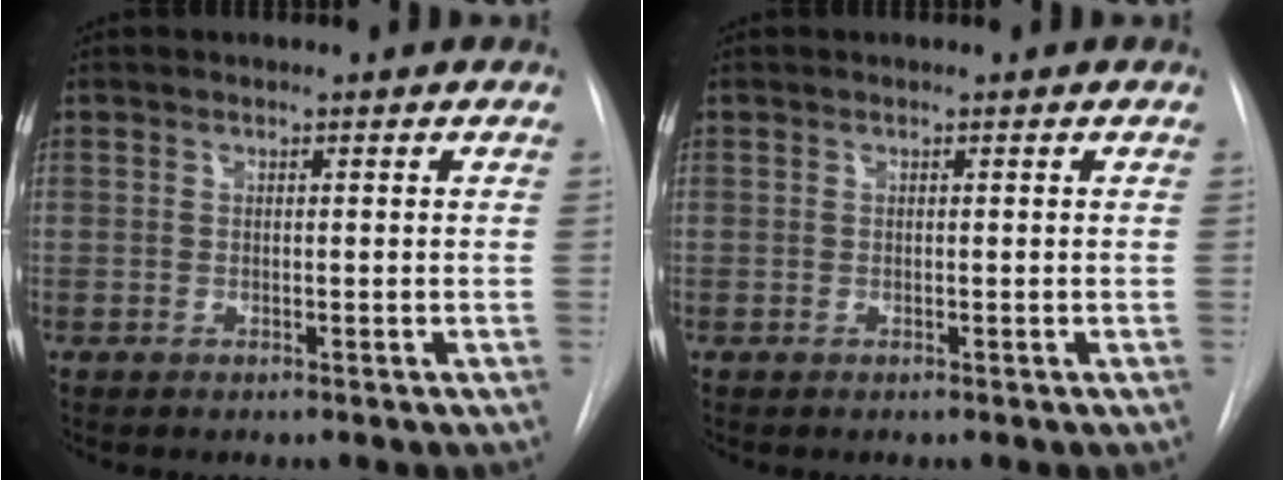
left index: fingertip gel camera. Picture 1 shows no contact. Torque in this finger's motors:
{"motor_torque": [0.00, 0.00, 0.00, 0.00]}